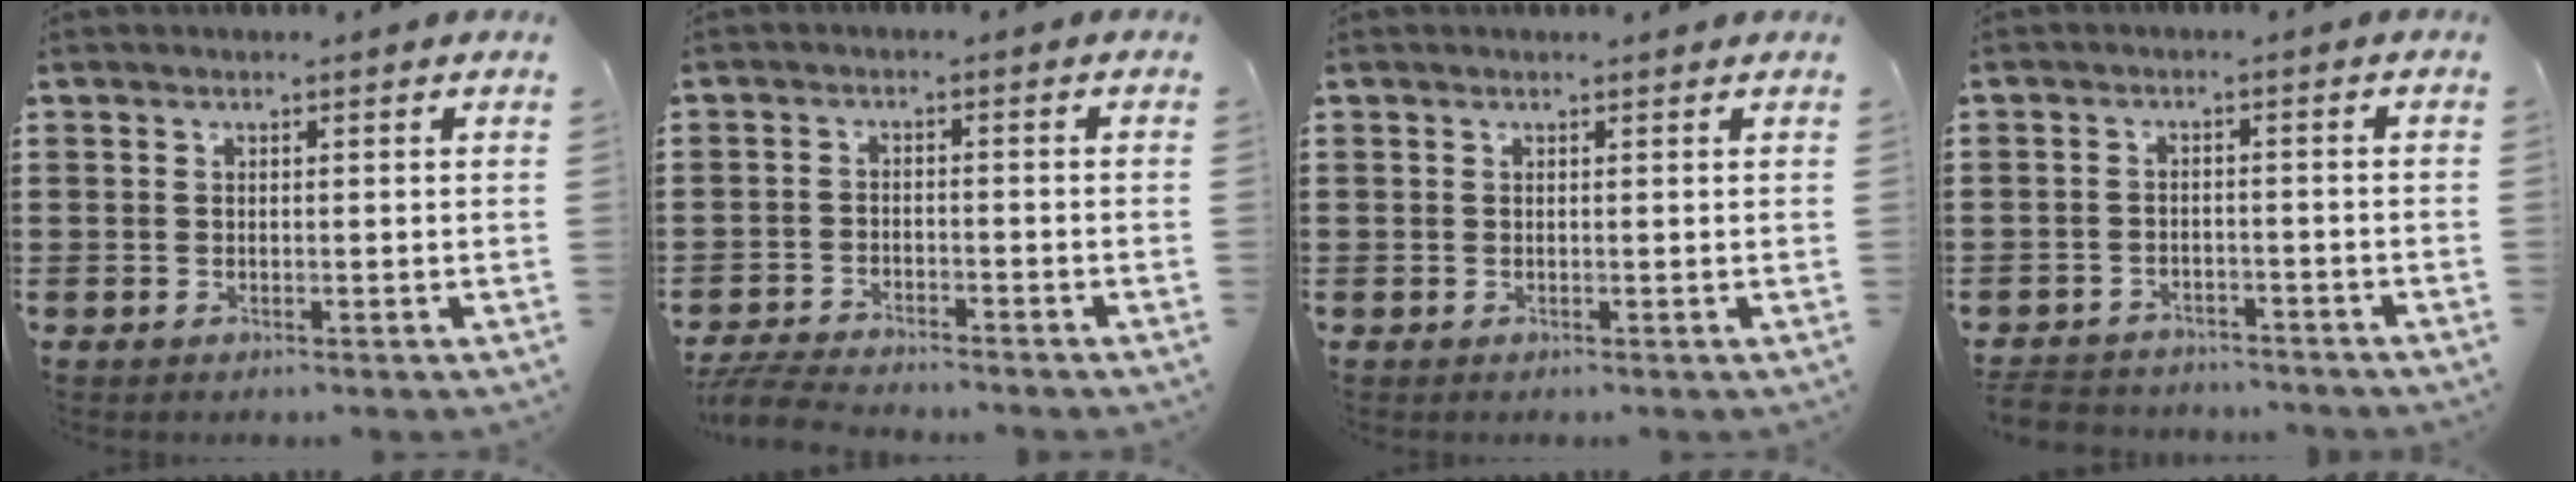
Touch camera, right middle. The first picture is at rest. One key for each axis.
{"total": 4.6, "fx": -4.5, "fy": 0.3, "fz": 0.9, "tx": -0.026, "ty": 0.000, "tz": -0.092}
{"total": 0.0}
{"total": 3.3, "fx": -3.2, "fy": 0.6, "fz": -0.2, "tx": -0.010, "ty": -0.005, "tz": -0.071}